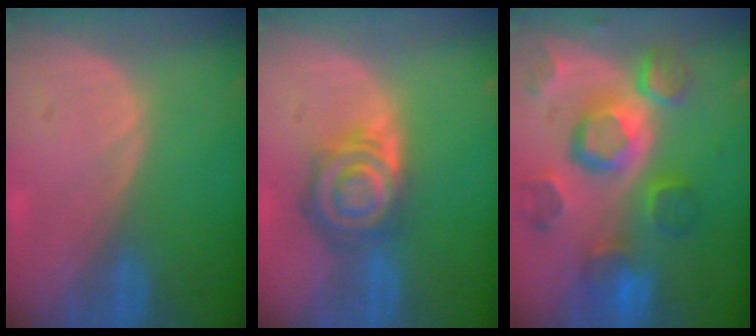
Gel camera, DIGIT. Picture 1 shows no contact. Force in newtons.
{"total": 8.1, "press": 7.2, "slide": 3.9}
{"total": 12.0, "press": 10.6, "slide": 5.6}